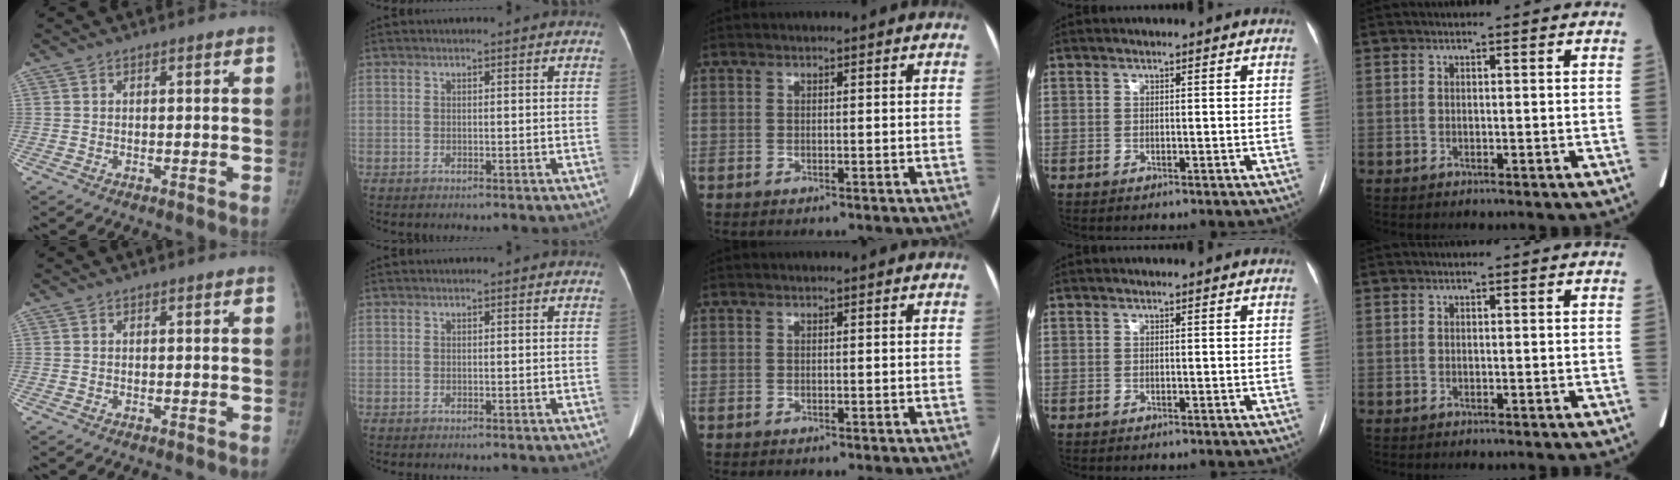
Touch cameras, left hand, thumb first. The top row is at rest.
{}